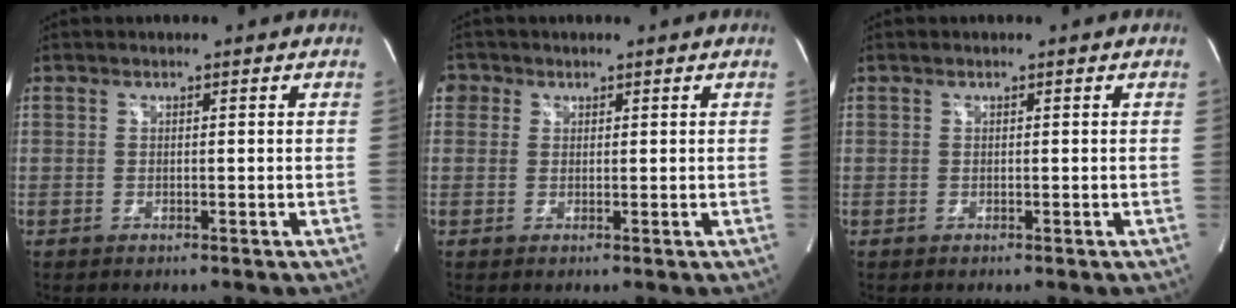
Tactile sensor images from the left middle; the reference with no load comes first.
{"total": 2.2, "force": [1.0, 2.0, 0.3], "torque": [0.004, 0.007, 0.013]}
{"total": 0.0}